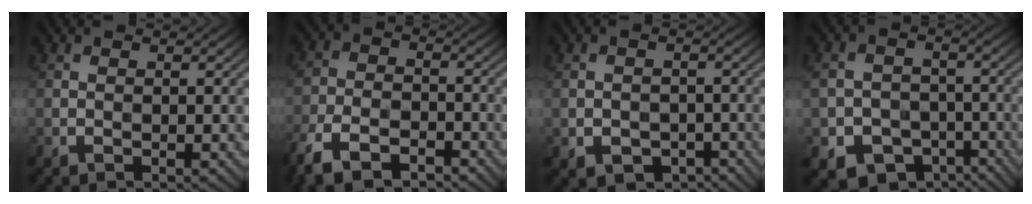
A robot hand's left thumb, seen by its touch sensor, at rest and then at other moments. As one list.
[{"total": 9.7, "force": [-6.6, 5.0, 5.1], "torque": [-0.115, -0.017, -0.127]}, {"total": 4.4, "force": [-2.1, 3.3, 2.2], "torque": [-0.038, -0.011, -0.029]}, {"total": 9.8, "force": [-5.2, 7.7, 3.1], "torque": [-0.074, -0.025, -0.096]}]